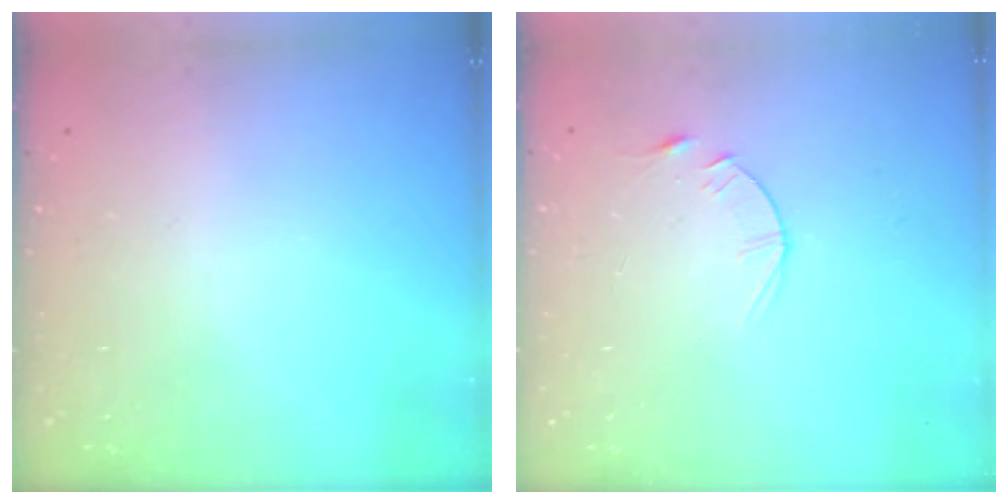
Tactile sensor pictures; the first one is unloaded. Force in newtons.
{"total": 3.1, "press": 3.1, "slide": 0.5}